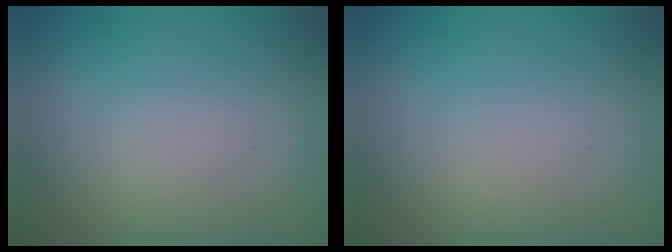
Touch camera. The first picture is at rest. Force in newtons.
{"total": 0.0}